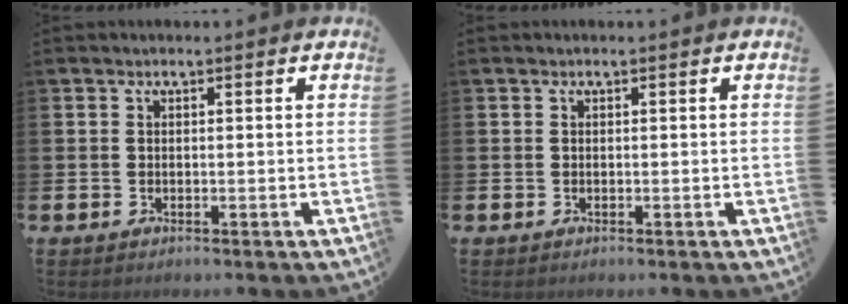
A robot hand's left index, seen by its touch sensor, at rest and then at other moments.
{"total": 0.0}